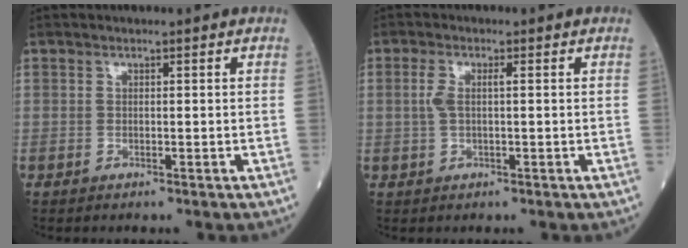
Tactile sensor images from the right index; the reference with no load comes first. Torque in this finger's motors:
{"motor_torque": [0.55, 0.28, 0.34, 0.09]}